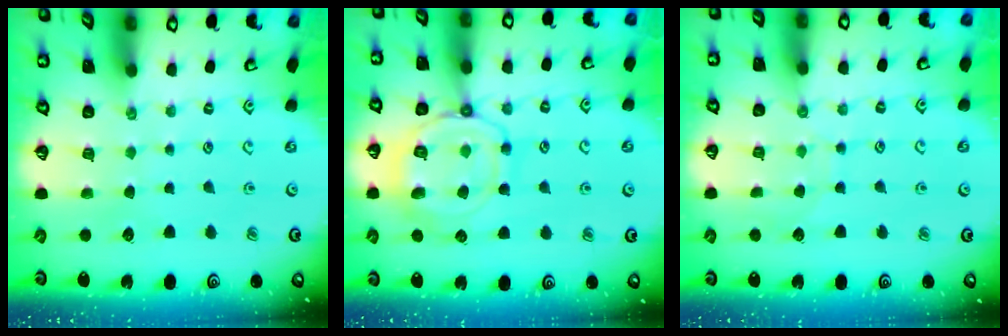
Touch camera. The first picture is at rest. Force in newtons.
{"total": 13.6, "press": 13.6, "slide": 1.3}
{"total": 5.6, "press": 5.6, "slide": 0.5}